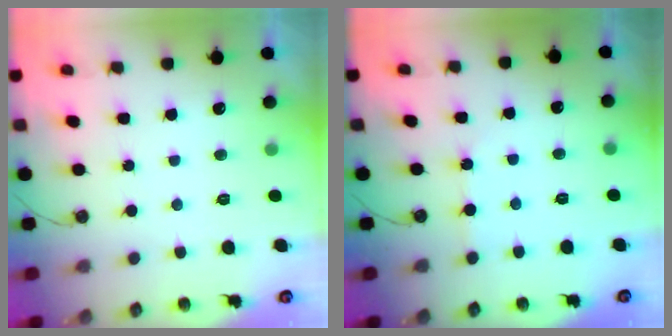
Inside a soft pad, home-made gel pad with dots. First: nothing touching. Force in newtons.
{"total": 2.8, "press": 2.8, "slide": 0.4}